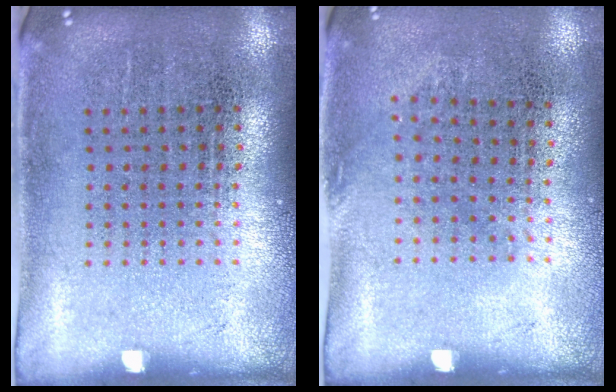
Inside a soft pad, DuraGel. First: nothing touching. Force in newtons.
{"total": 0.9, "press": 0.7, "slide": 0.6}